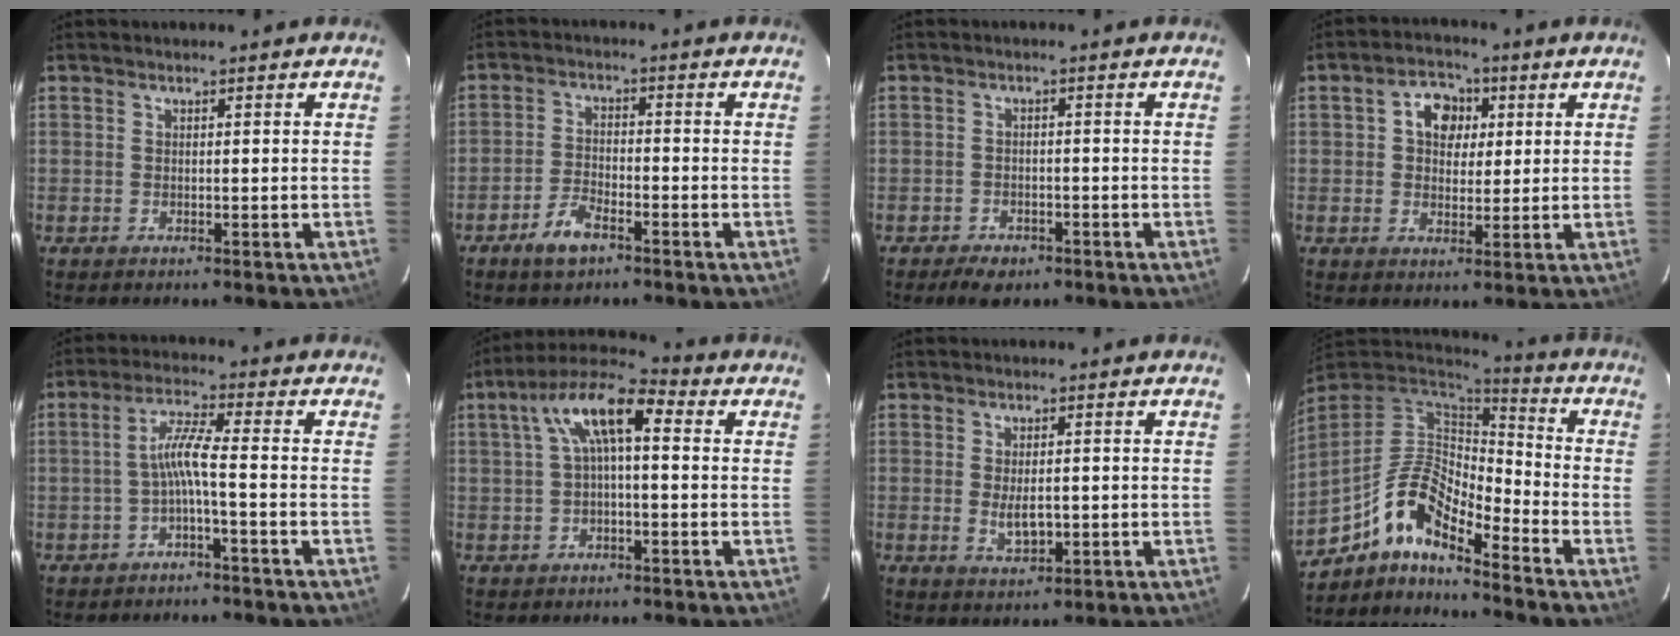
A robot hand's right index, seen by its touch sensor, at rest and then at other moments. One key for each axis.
{"total": 5.4, "fx": -3.7, "fy": 2.1, "fz": 3.3, "tx": -0.081, "ty": 0.001, "tz": -0.070}
{"total": 4.6, "fx": -3.3, "fy": 2.6, "fz": 1.8, "tx": -0.046, "ty": 0.002, "tz": -0.046}
{"total": 6.5, "fx": 1.7, "fy": 5.2, "fz": 3.5, "tx": -0.059, "ty": 0.020, "tz": 0.028}
{"total": 4.6, "fx": -2.0, "fy": -0.4, "fz": 4.2, "tx": -0.097, "ty": 0.011, "tz": -0.036}
{"total": 9.6, "fx": 1.6, "fy": 3.5, "fz": 8.8, "tx": -0.171, "ty": 0.034, "tz": 0.024}
{"total": 4.4, "fx": -0.5, "fy": 2.2, "fz": 3.8, "tx": -0.071, "ty": -0.008, "tz": -0.002}
{"total": 12.4, "fx": -8.5, "fy": 3.8, "fz": 8.1, "tx": -0.155, "ty": 0.010, "tz": -0.171}